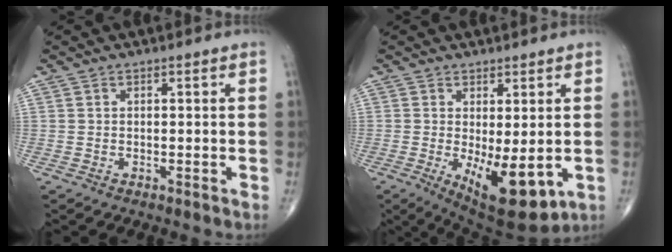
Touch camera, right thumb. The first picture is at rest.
{"total": 11.1, "force": [-2.0, 4.3, 10.0], "torque": [-0.141, -0.023, -0.010]}